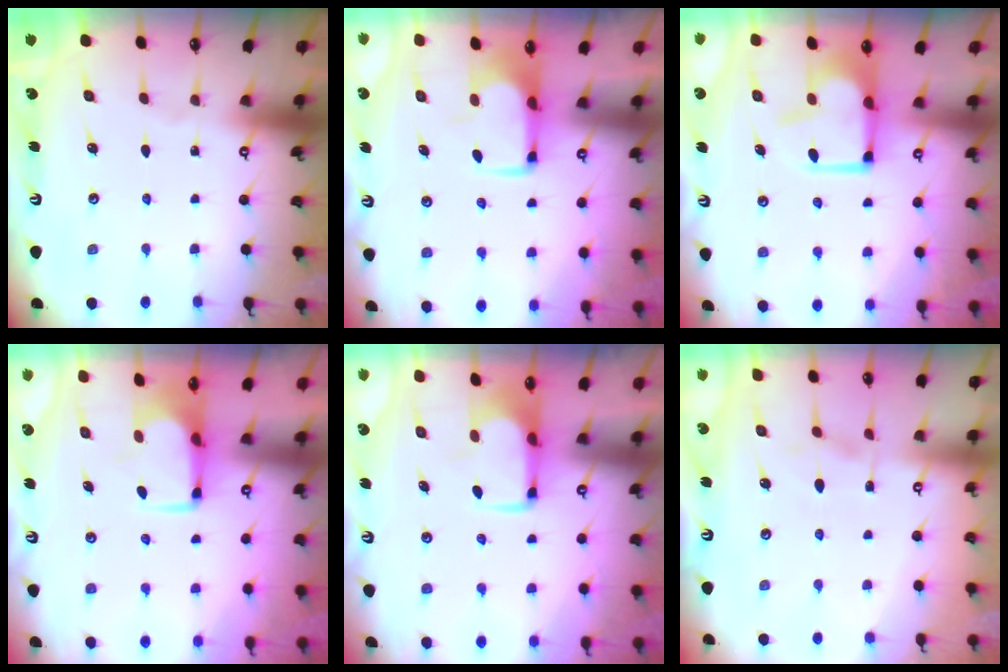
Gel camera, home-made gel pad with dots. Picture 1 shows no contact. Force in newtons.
{"total": 1.8, "press": 1.7, "slide": 0.4}
{"total": 7.0, "press": 7.0, "slide": 0.7}
{"total": 0.6, "press": 0.6, "slide": 0.2}
{"total": 1.7, "press": 1.6, "slide": 0.4}
{"total": 4.8, "press": 4.7, "slide": 0.9}